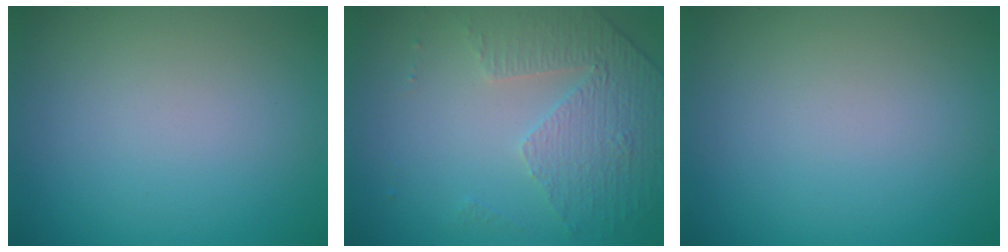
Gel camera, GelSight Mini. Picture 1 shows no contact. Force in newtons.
{"total": 4.8, "press": 3.2, "slide": 3.5}
{"total": 0.0}